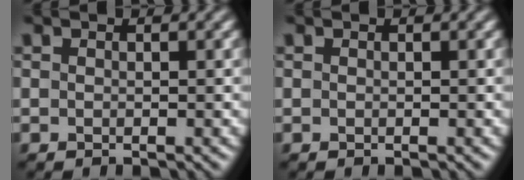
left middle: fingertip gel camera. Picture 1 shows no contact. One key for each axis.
{"total": 0.0}